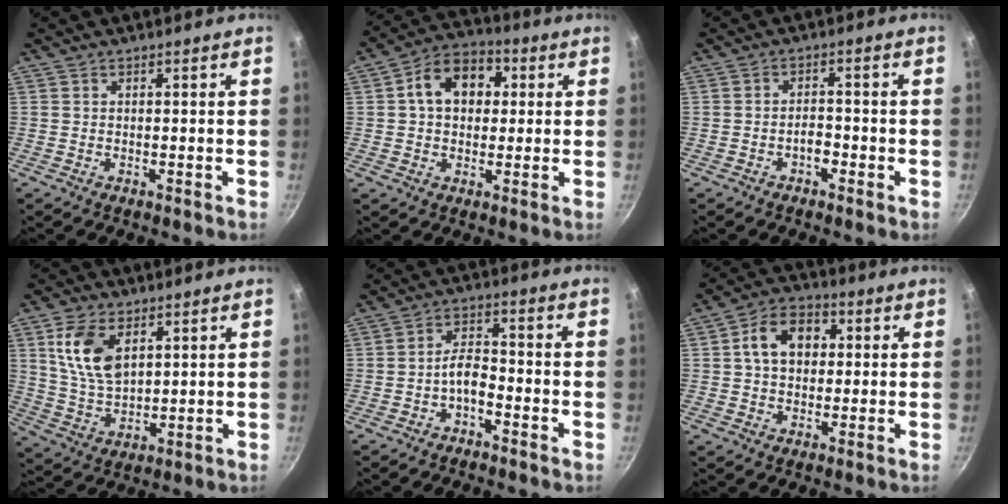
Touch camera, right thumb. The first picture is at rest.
{"total": 11.5, "force": [2.2, 8.4, 7.5], "torque": [-0.083, 0.021, 0.020]}
{"total": 2.6, "force": [-1.5, 1.3, 1.6], "torque": [-0.014, 0.019, -0.023]}
{"total": 11.2, "force": [4.4, 6.5, 8.1], "torque": [-0.146, -0.024, 0.092]}
{"total": 4.5, "force": [-2.5, 2.1, 3.2], "torque": [-0.050, 0.035, -0.046]}
{"total": 10.0, "force": [1.8, 7.4, 6.5], "torque": [-0.076, 0.018, 0.017]}